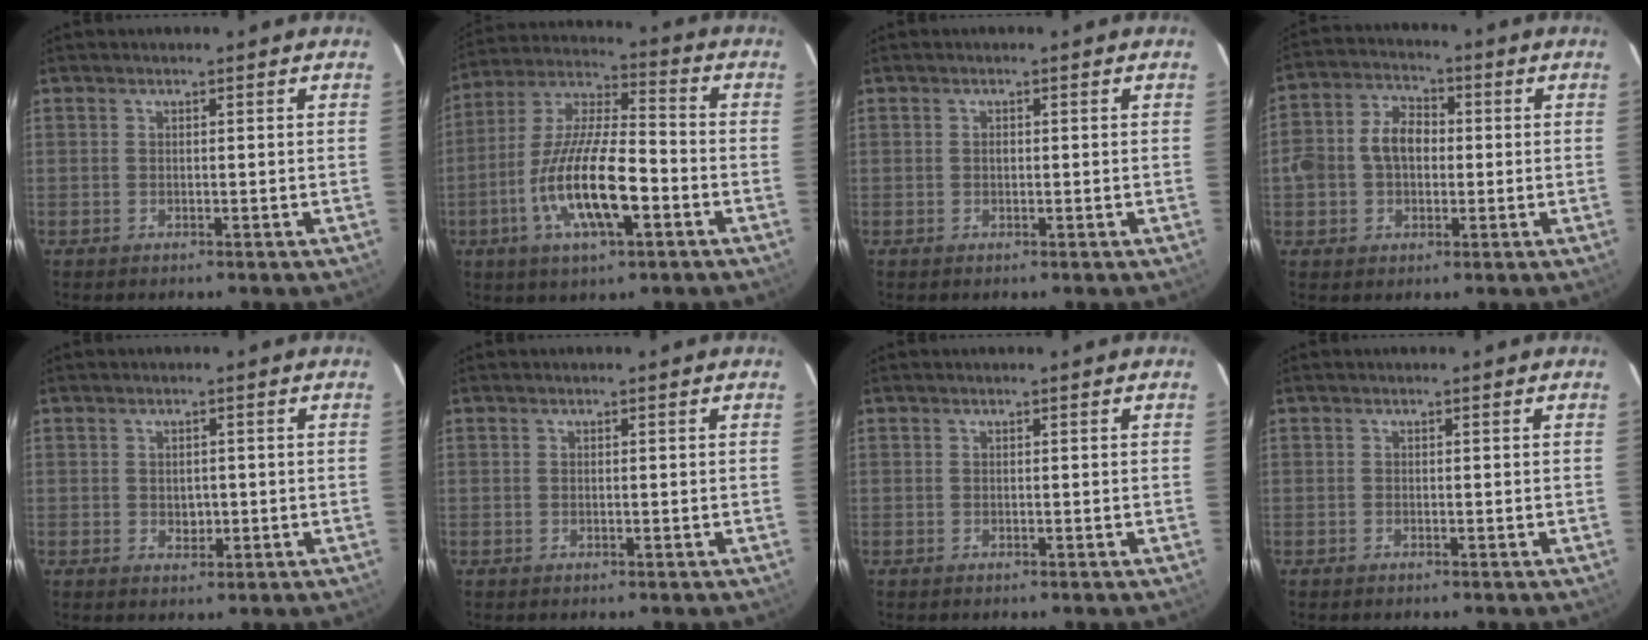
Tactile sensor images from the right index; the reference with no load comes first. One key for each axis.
{"total": 16.2, "fx": -5.5, "fy": 4.7, "fz": 14.5, "tx": -0.292, "ty": -0.011, "tz": -0.104}
{"total": 0.6, "fx": 0.0, "fy": 0.4, "fz": 0.3, "tx": -0.005, "ty": 0.003, "tz": -0.001}
{"total": 8.9, "fx": -0.3, "fy": 6.6, "fz": 6.0, "tx": -0.123, "ty": 0.026, "tz": -0.005}
{"total": 2.4, "fx": -0.2, "fy": 2.0, "fz": 1.2, "tx": -0.017, "ty": 0.000, "tz": 0.002}
{"total": 0.0}
{"total": 0.0}
{"total": 0.0}